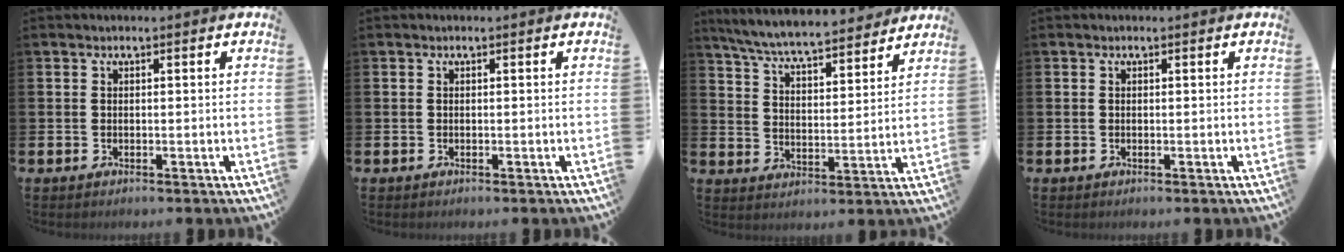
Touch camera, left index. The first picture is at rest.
{"total": 0.0}
{"total": 7.3, "force": [7.0, 0.6, 2.1], "torque": [-0.073, -0.047, 0.122]}
{"total": 0.0}